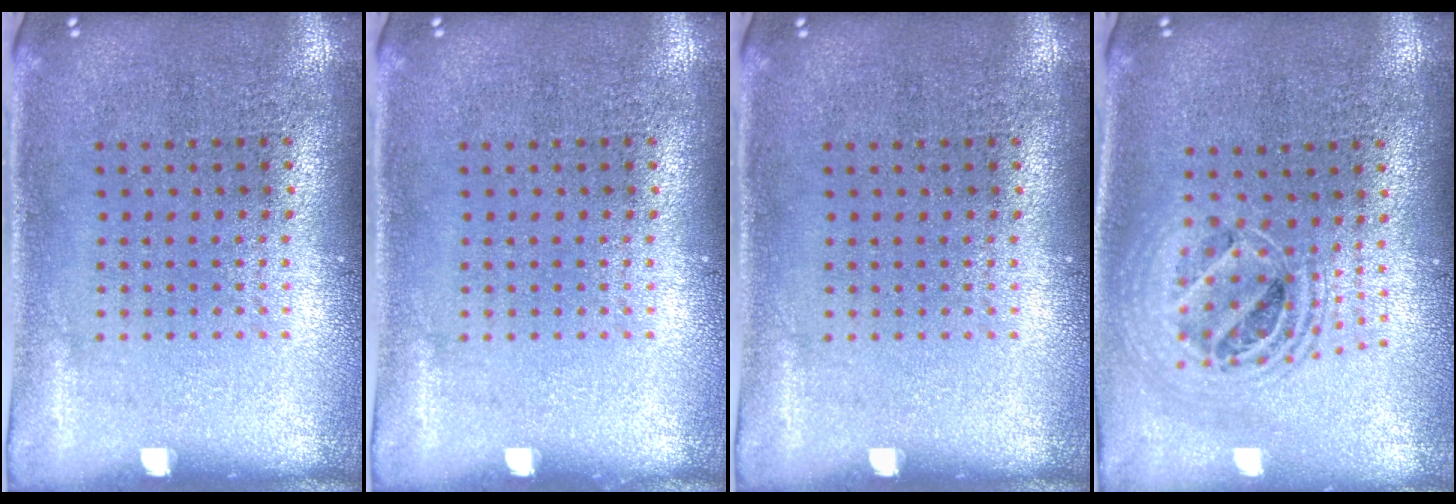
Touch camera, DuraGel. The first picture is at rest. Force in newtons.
{"total": 0.0}
{"total": 0.0}
{"total": 1.9, "press": 1.6, "slide": 1.1}